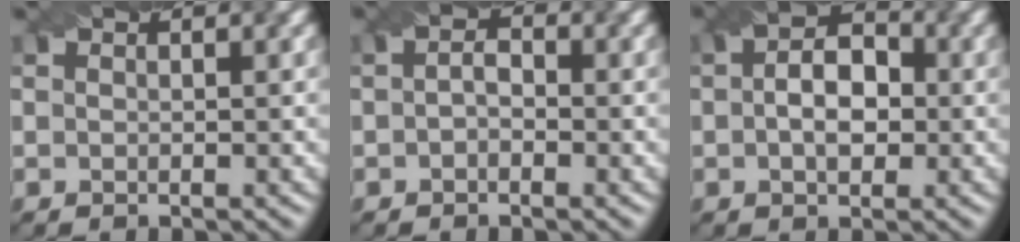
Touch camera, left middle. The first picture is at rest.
{"total": 1.2, "force": [-1.0, 0.6, 0.2], "torque": [0.004, 0.006, -0.008]}
{"total": 4.0, "force": [-0.6, 2.8, 2.9], "torque": [-0.032, 0.011, -0.003]}